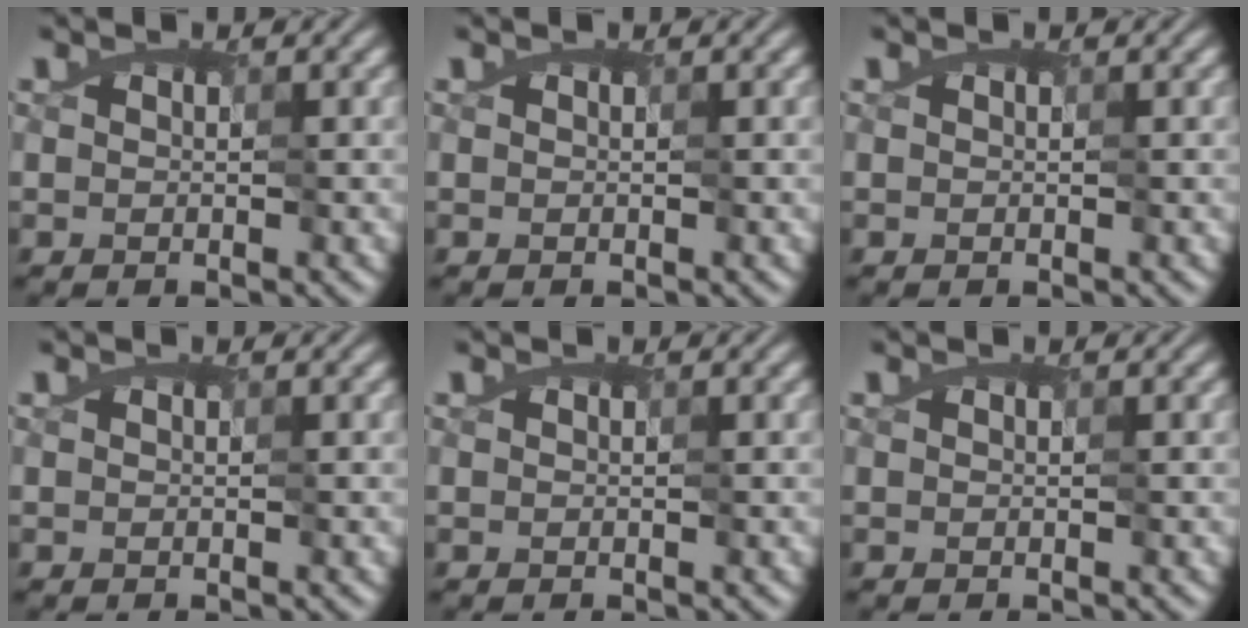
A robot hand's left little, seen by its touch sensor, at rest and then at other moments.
{"total": 0.0}
{"total": 0.0}
{"total": 0.0}
{"total": 0.0}
{"total": 0.0}